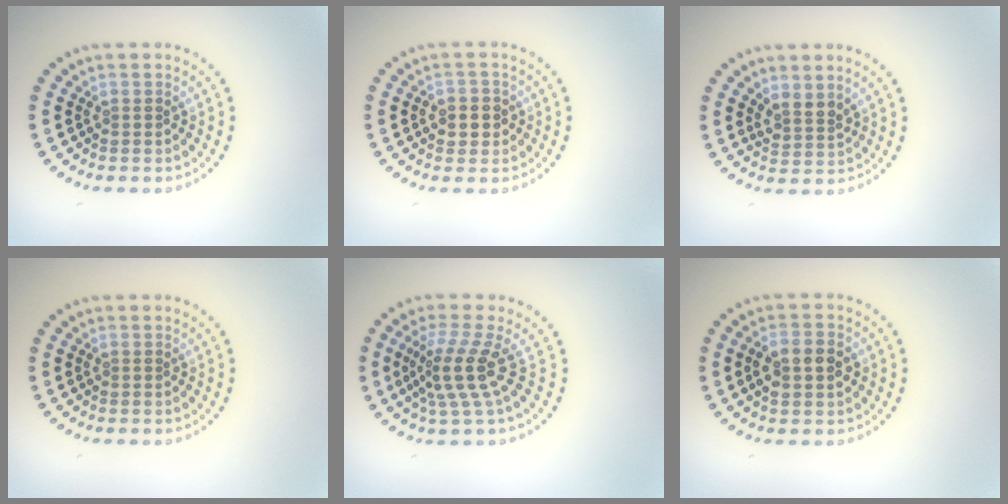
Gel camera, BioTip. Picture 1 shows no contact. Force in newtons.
{"total": 2.3, "press": 2.3, "slide": 0.5}
{"total": 1.9, "press": 1.4, "slide": 1.3}
{"total": 0.0}
{"total": 3.9, "press": 2.9, "slide": 2.7}
{"total": 3.6, "press": 3.6, "slide": 0.2}